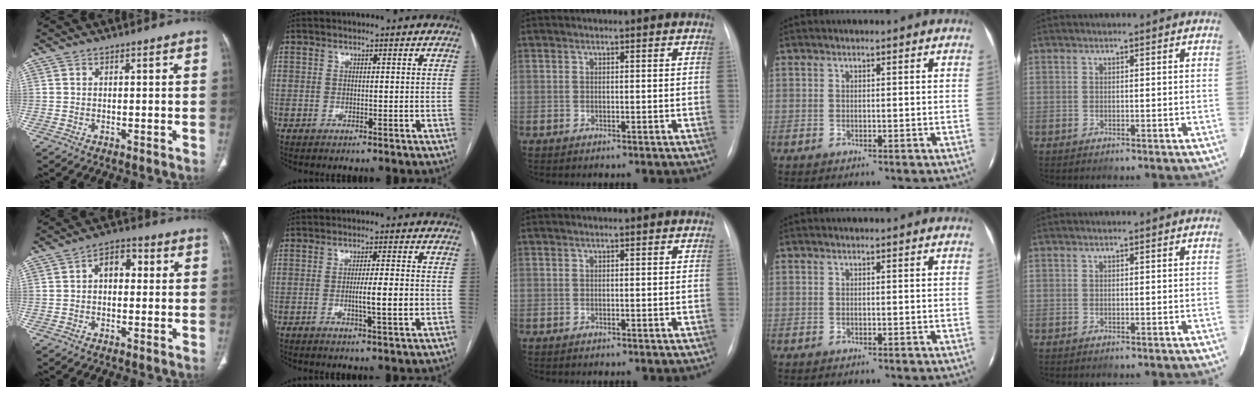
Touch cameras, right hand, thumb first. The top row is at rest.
{"thumb": {"total": 7.5, "force": [1.0, 4.9, 5.6], "torque": [-0.056, 0.027, 0.006]}, "index": {"total": 5.3, "force": [-0.9, 0.1, 5.3], "torque": [-0.087, -0.005, -0.011]}}